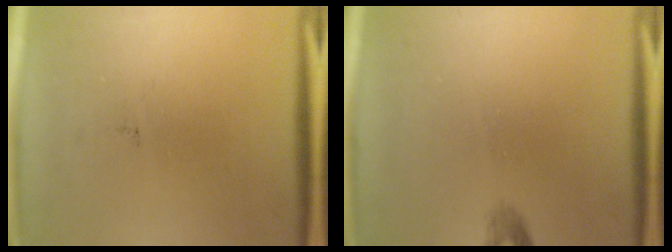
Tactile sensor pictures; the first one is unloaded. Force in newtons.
{"total": 1.0}